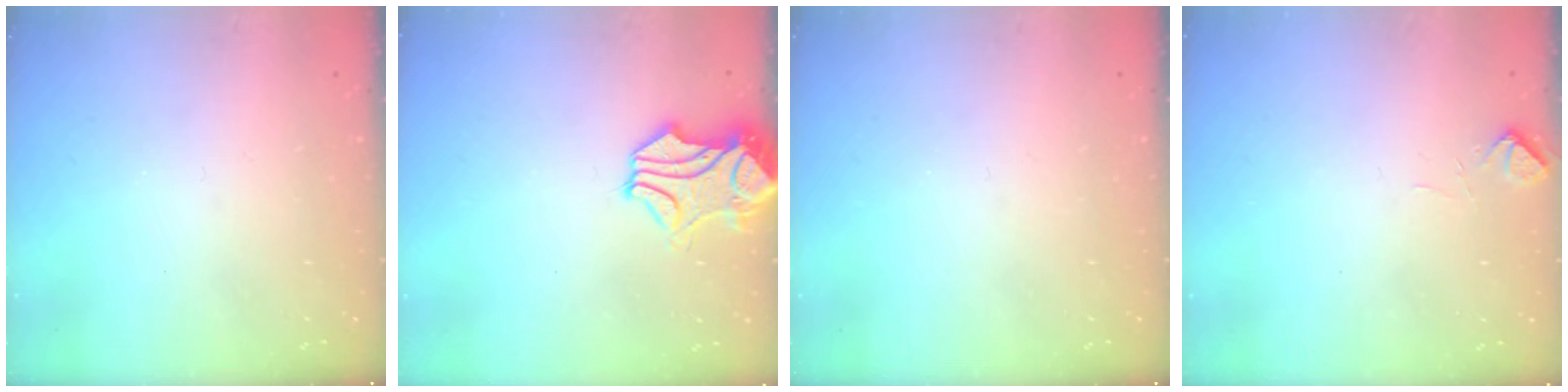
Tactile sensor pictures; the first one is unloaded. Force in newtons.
{"total": 1.7, "press": 1.1, "slide": 1.2}
{"total": 0.0}
{"total": 2.7, "press": 2.6, "slide": 0.6}